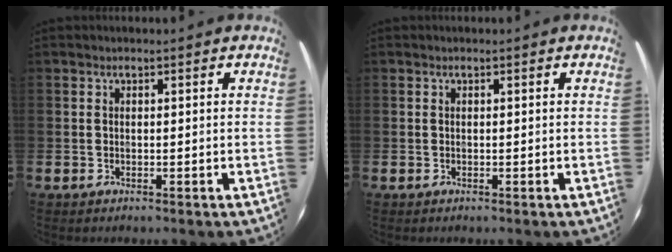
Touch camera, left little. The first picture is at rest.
{"total": 0.0}